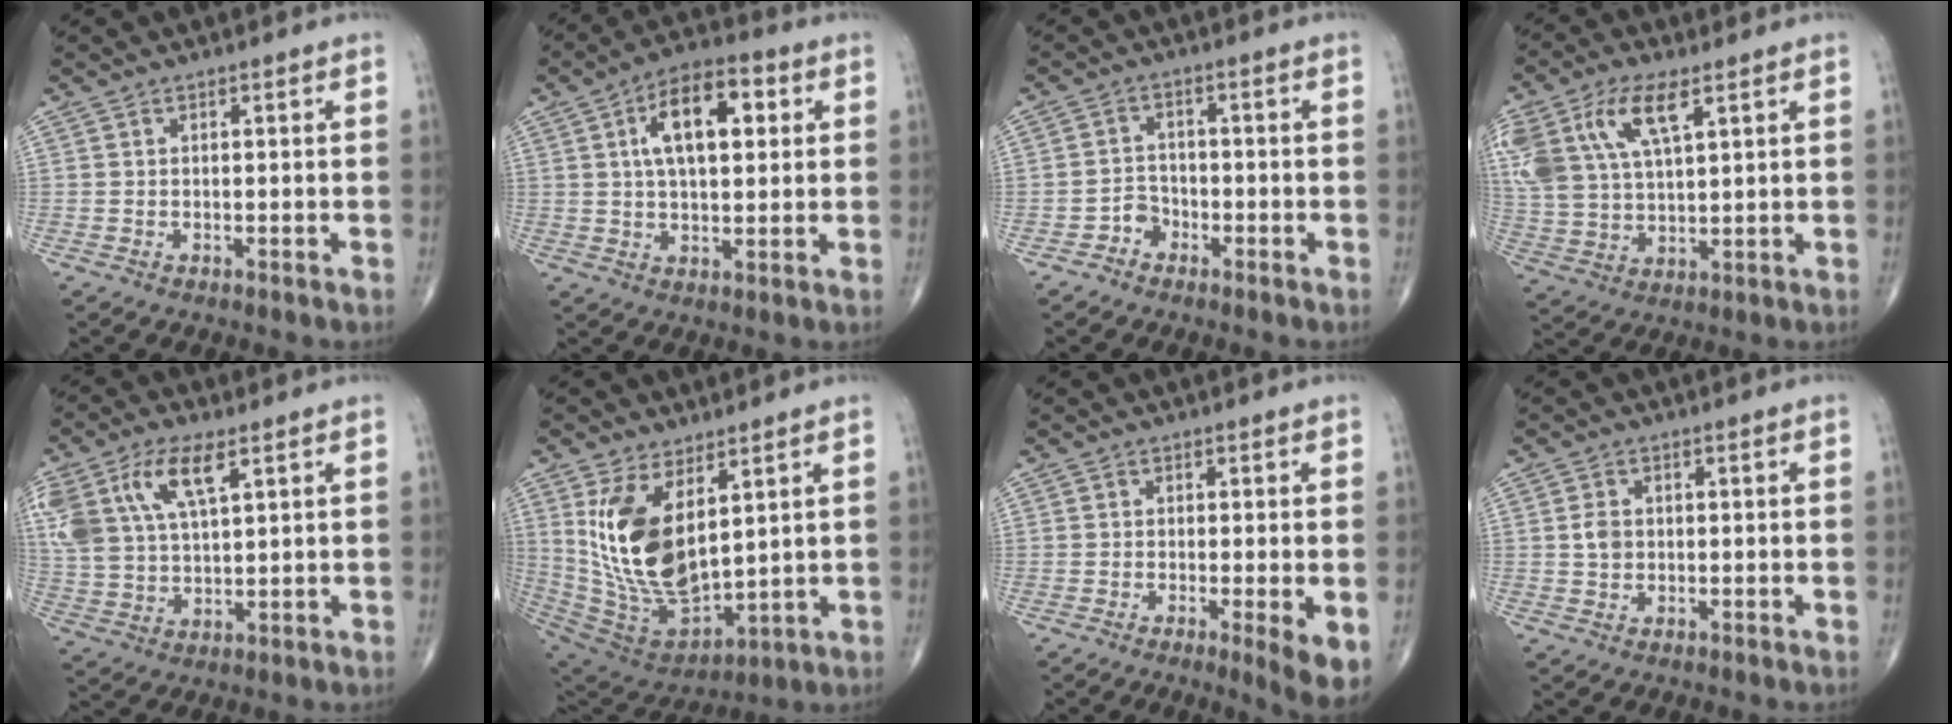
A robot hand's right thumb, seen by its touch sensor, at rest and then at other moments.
{"total": 13.1, "force": [3.5, 6.5, 10.8], "torque": [-0.160, 0.012, 0.052]}
{"total": 3.1, "force": [-1.9, 2.4, 0.7], "torque": [0.005, 0.018, -0.041]}
{"total": 16.6, "force": [7.4, 8.0, 12.5], "torque": [-0.279, -0.002, 0.145]}
{"total": 15.0, "force": [6.7, 7.1, 11.4], "torque": [-0.246, -0.003, 0.132]}
{"total": 18.0, "force": [5.4, 9.2, 14.5], "torque": [-0.267, -0.033, 0.129]}
{"total": 5.3, "force": [-1.3, 0.7, 5.1], "torque": [-0.082, -0.017, -0.024]}
{"total": 2.6, "force": [0.2, 2.1, 1.6], "torque": [-0.024, 0.002, 0.003]}